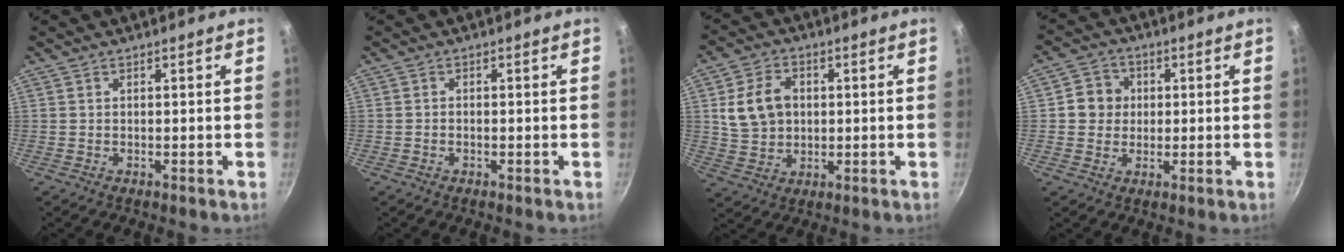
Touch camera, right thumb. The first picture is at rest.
{"total": 0.7, "force": [-0.4, 0.4, 0.4], "torque": [-0.011, 0.004, -0.009]}
{"total": 9.7, "force": [1.5, 7.5, 6.0], "torque": [-0.092, 0.007, 0.027]}
{"total": 5.9, "force": [0.7, 5.5, 1.9], "torque": [0.002, 0.005, -0.001]}